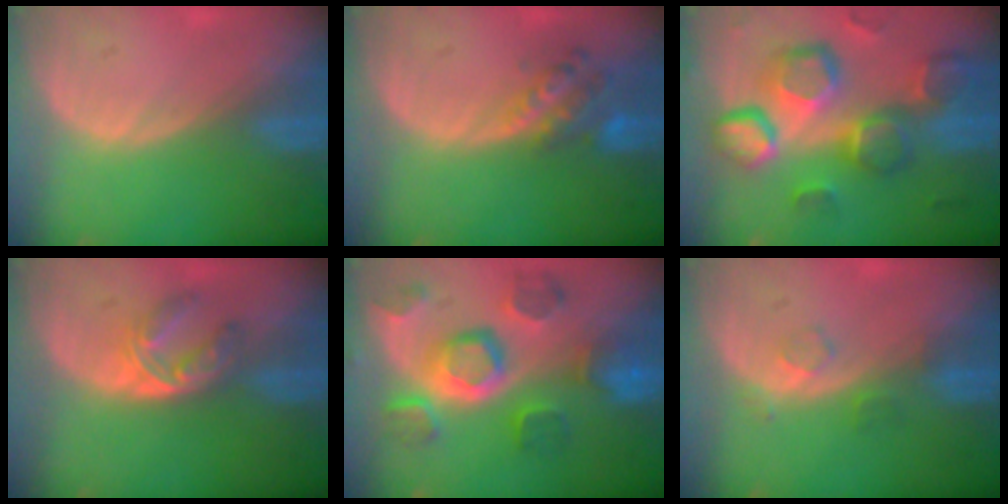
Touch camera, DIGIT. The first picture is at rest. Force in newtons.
{"total": 5.7, "press": 5.0, "slide": 2.8}
{"total": 13.0, "press": 11.4, "slide": 6.4}
{"total": 5.9, "press": 4.7, "slide": 3.6}
{"total": 11.4, "press": 10.0, "slide": 5.5}
{"total": 2.1, "press": 2.1, "slide": 0.2}